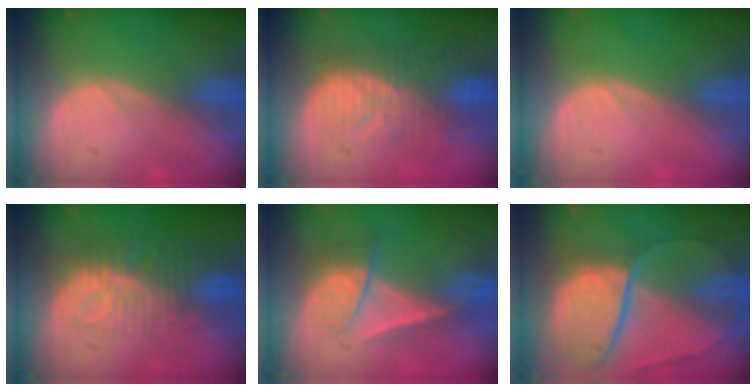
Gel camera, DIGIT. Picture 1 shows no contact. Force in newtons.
{"total": 10.0, "press": 9.0, "slide": 4.2}
{"total": 0.0}
{"total": 9.7, "press": 8.7, "slide": 4.1}
{"total": 7.1, "press": 6.1, "slide": 3.7}
{"total": 10.9, "press": 9.0, "slide": 6.1}